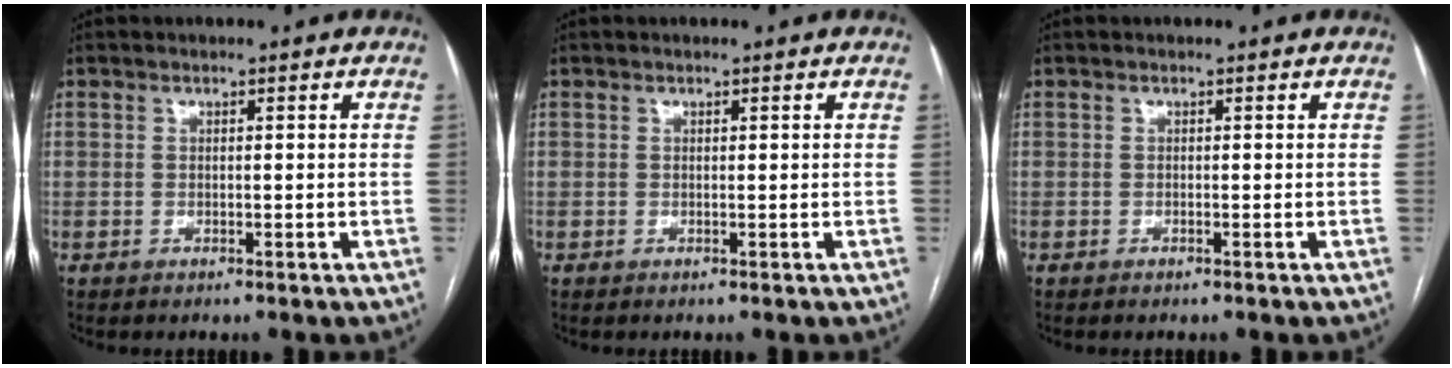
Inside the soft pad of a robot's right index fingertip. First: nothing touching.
{"total": 0.0}
{"total": 0.0}